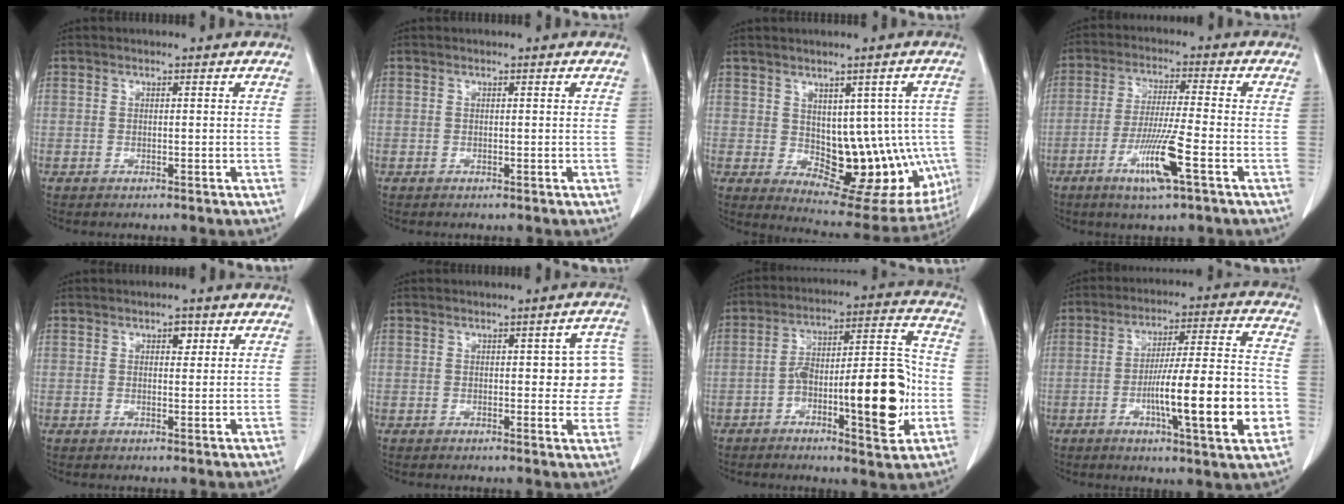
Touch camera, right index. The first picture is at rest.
{"total": 0.0}
{"total": 15.4, "force": [-1.5, 8.3, 12.8], "torque": [-0.137, 0.007, 0.003]}
{"total": 9.4, "force": [-4.1, -0.2, 8.4], "torque": [-0.163, -0.018, -0.077]}
{"total": 1.8, "force": [0.9, 1.0, 1.2], "torque": [-0.015, 0.000, 0.012]}
{"total": 7.8, "force": [0.6, 2.8, 7.2], "torque": [-0.063, 0.019, 0.003]}
{"total": 16.4, "force": [-4.3, 4.1, 15.3], "torque": [-0.233, 0.028, -0.061]}
{"total": 17.1, "force": [-4.5, 1.2, 16.5], "torque": [-0.249, 0.003, -0.067]}